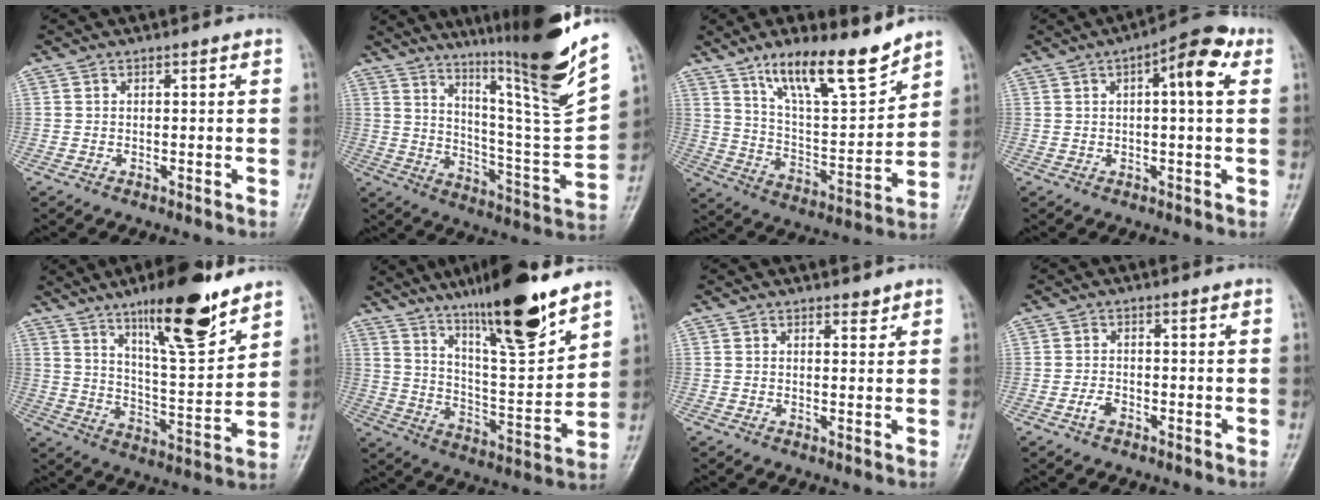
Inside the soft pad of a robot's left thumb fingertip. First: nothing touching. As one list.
[{"total": 24.3, "force": [15.7, 1.2, 18.5], "torque": [-0.258, -0.085, 0.251]}, {"total": 15.9, "force": [11.6, 4.0, 10.1], "torque": [-0.144, -0.075, 0.210]}, {"total": 8.4, "force": [2.7, 2.5, 7.6], "torque": [-0.101, 0.017, 0.030]}, {"total": 17.3, "force": [11.5, 4.0, 12.3], "torque": [-0.171, -0.071, 0.195]}, {"total": 19.4, "force": [13.8, 3.0, 13.3], "torque": [-0.193, -0.078, 0.235]}, {"total": 1.7, "force": [1.5, 0.7, 0.5], "torque": [0.003, -0.012, 0.020]}, {"total": 1.9, "force": [-1.0, 1.1, 1.1], "torque": [-0.022, 0.005, -0.021]}]